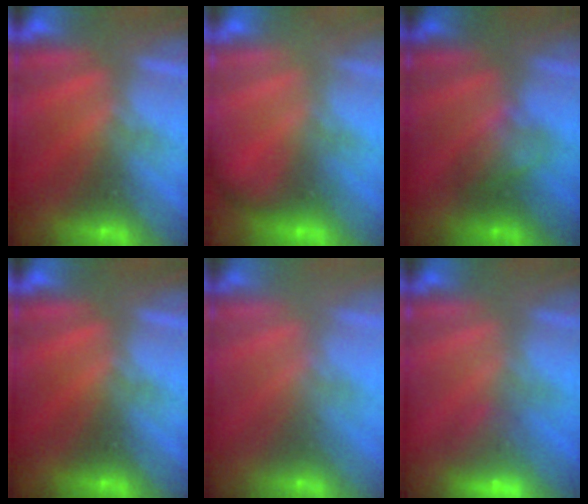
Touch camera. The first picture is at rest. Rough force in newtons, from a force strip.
{"total": 1.9}
{"total": 2.3}
{"total": 0.0}
{"total": 2.8}
{"total": 6.1}